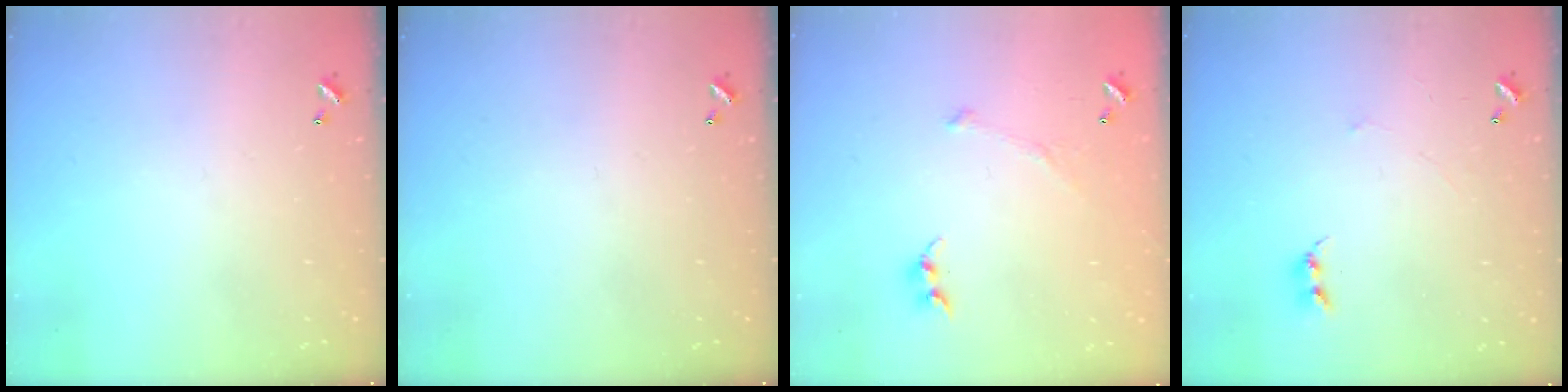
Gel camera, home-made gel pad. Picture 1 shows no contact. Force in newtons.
{"total": 0.0}
{"total": 4.7, "press": 4.6, "slide": 0.9}
{"total": 1.2, "press": 1.1, "slide": 0.4}